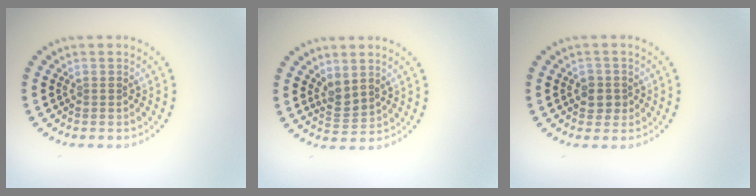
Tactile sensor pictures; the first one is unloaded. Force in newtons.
{"total": 1.9, "press": 1.6, "slide": 1.1}
{"total": 1.7, "press": 1.6, "slide": 0.5}